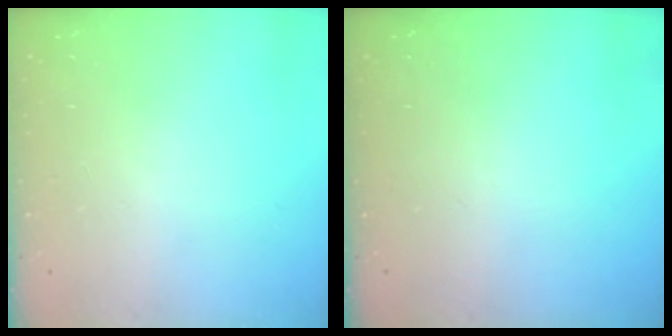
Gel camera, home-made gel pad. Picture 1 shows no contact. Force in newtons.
{"total": 0.0}